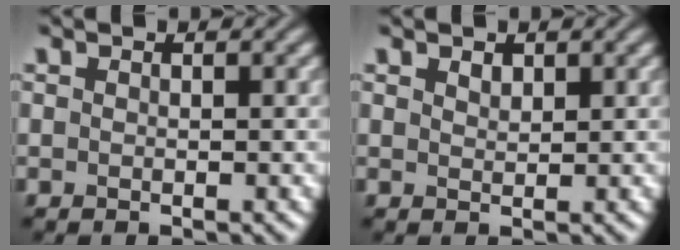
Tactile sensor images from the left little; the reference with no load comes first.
{"total": 0.9, "force": [0.7, 0.4, 0.3], "torque": [-0.008, 0.000, 0.014]}